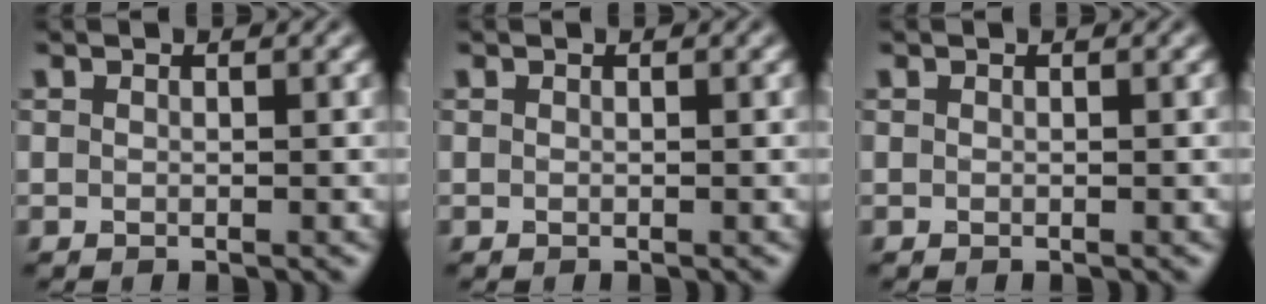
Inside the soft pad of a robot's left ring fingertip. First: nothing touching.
{"total": 0.0}
{"total": 0.0}